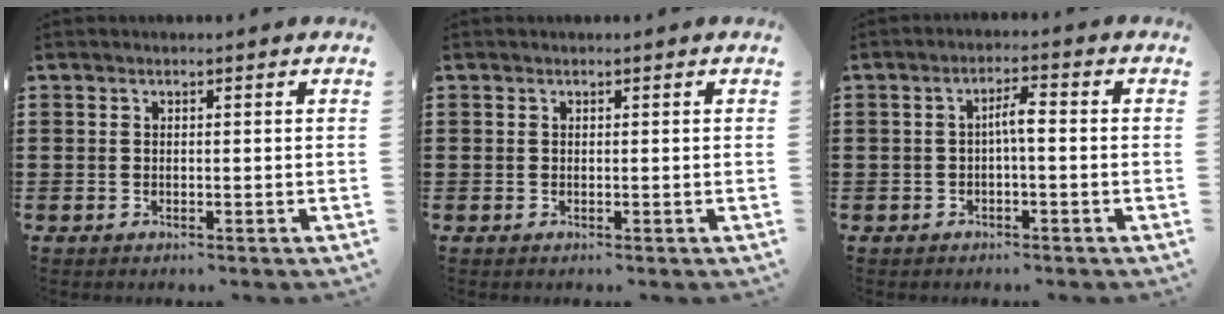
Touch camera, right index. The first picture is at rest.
{"total": 0.0}
{"total": 3.1, "force": [-0.4, 0.5, 3.0], "torque": [-0.057, 0.006, -0.011]}